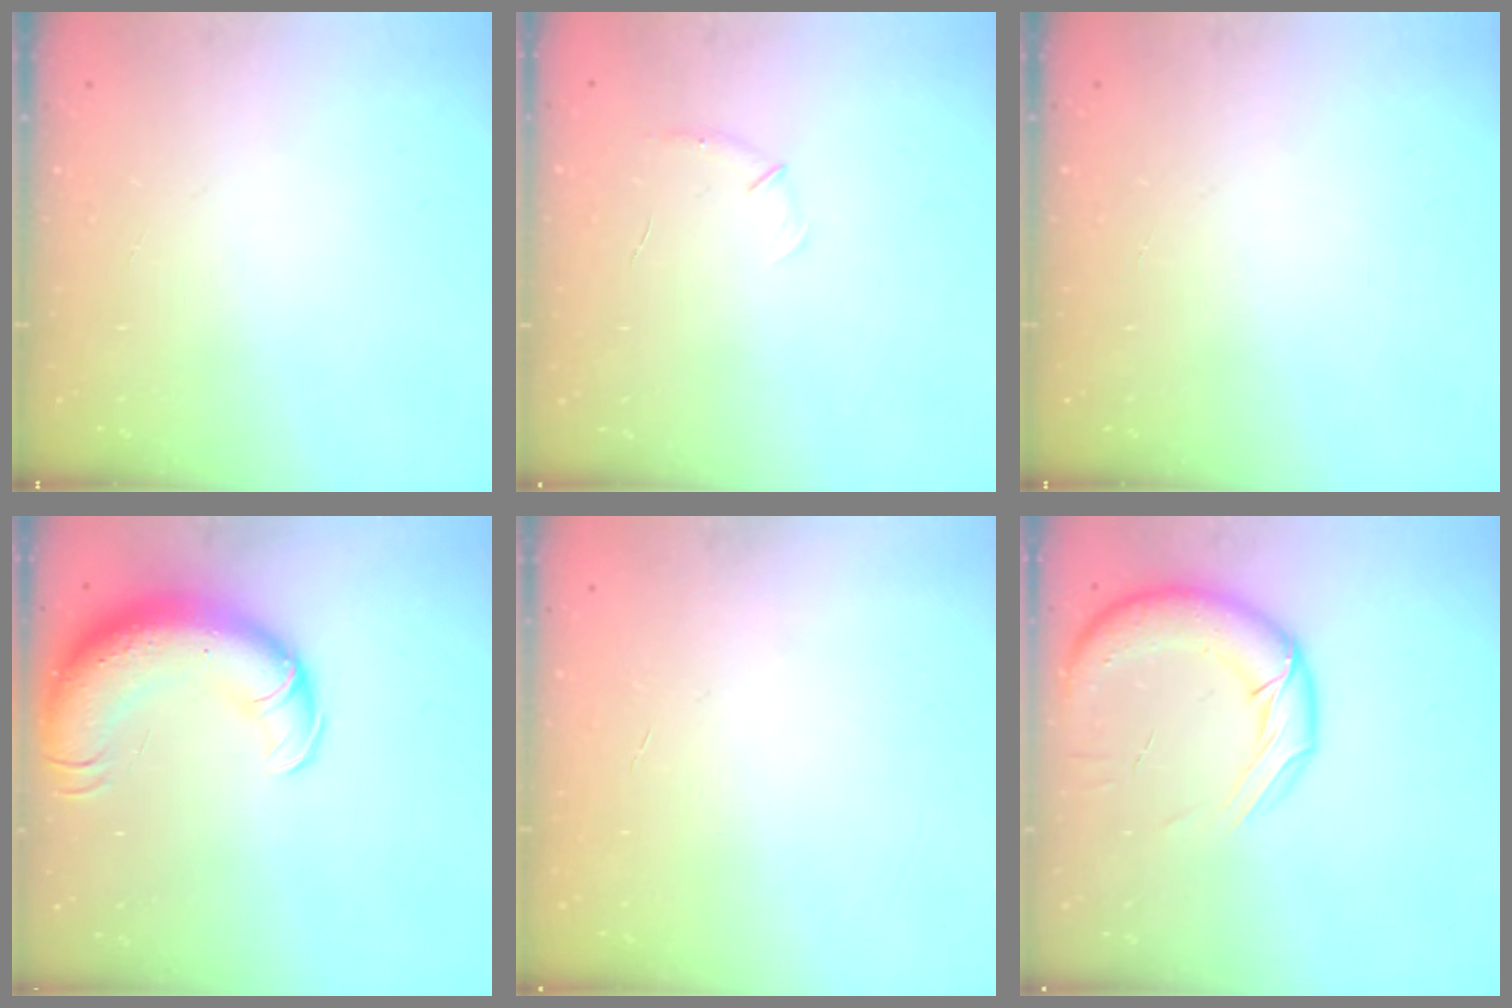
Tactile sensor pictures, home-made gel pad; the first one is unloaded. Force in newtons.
{"total": 4.1, "press": 4.0, "slide": 1.0}
{"total": 0.0}
{"total": 16.2, "press": 15.7, "slide": 3.9}
{"total": 0.0}
{"total": 15.3, "press": 14.8, "slide": 3.8}